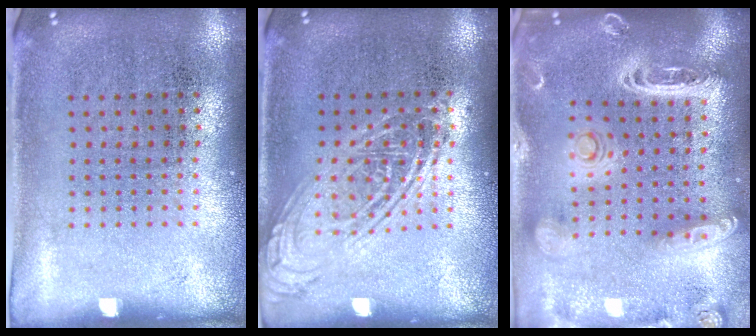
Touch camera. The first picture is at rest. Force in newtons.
{"total": 2.3, "press": 2.3, "slide": 0.2}
{"total": 3.0, "press": 2.5, "slide": 1.5}